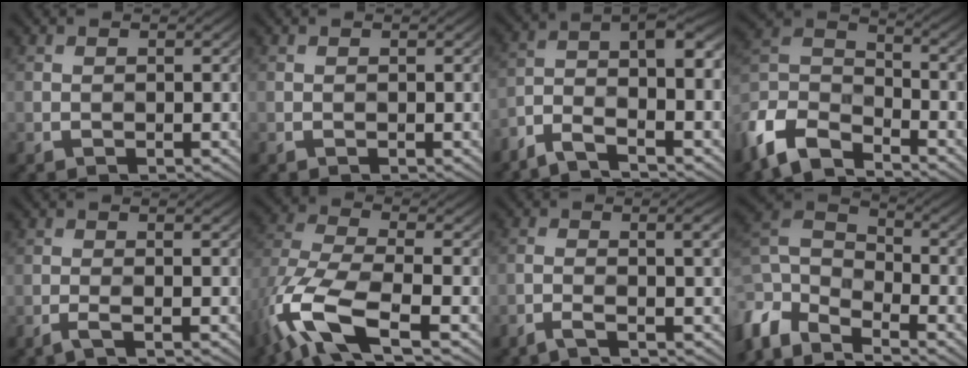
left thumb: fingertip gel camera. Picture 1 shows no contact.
{"total": 0.0}
{"total": 7.8, "force": [-3.3, 2.4, 6.6], "torque": [-0.108, 0.000, -0.070]}
{"total": 10.1, "force": [-7.0, 4.9, 5.4], "torque": [-0.125, 0.006, -0.147]}
{"total": 1.7, "force": [0.2, 0.2, 1.7], "torque": [-0.024, 0.010, -0.011]}
{"total": 11.4, "force": [-3.9, 5.3, 9.3], "torque": [-0.232, -0.006, -0.084]}
{"total": 3.8, "force": [0.0, 0.7, 3.7], "torque": [-0.043, 0.011, -0.016]}
{"total": 10.5, "force": [-5.8, 6.2, 6.1], "torque": [-0.174, 0.002, -0.110]}